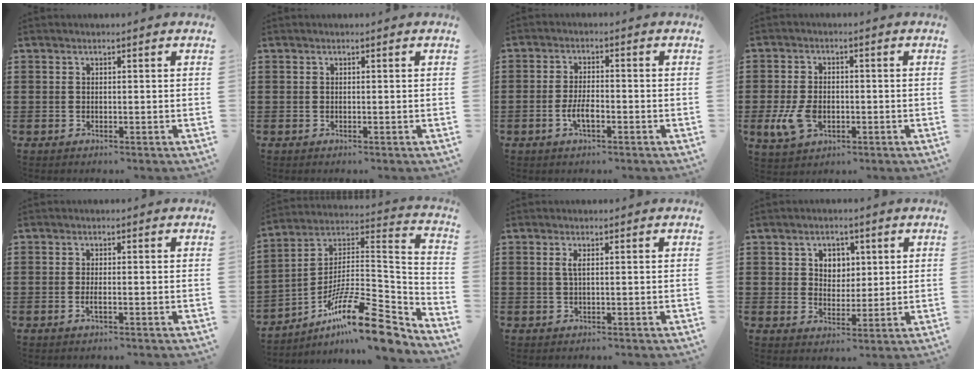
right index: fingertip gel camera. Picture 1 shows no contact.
{"total": 0.0}
{"total": 3.7, "force": [-1.4, 1.4, 3.1], "torque": [-0.067, 0.000, -0.029]}
{"total": 5.6, "force": [-1.4, 3.5, 4.1], "torque": [-0.104, -0.003, -0.031]}
{"total": 1.3, "force": [-0.5, 0.2, 1.2], "torque": [-0.022, -0.001, -0.008]}
{"total": 16.3, "force": [-11.1, 3.5, 11.5], "torque": [-0.181, 0.026, -0.198]}
{"total": 1.4, "force": [0.2, 0.1, 1.4], "torque": [-0.029, 0.000, 0.002]}
{"total": 3.7, "force": [1.4, 3.2, 1.3], "torque": [-0.039, 0.013, 0.023]}